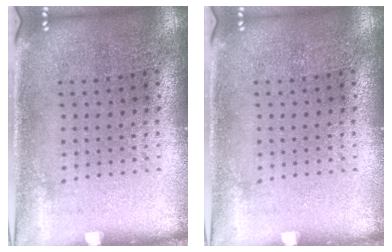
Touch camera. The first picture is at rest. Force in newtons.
{"total": 0.0}